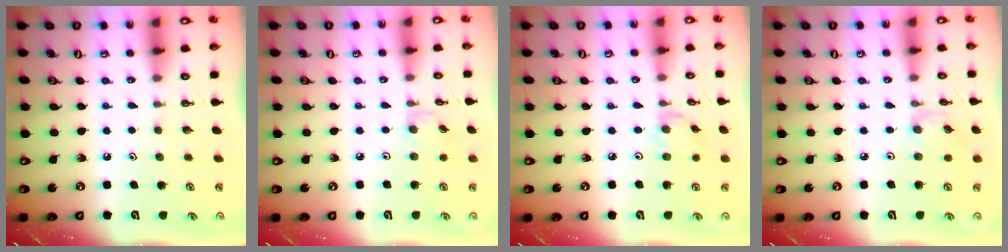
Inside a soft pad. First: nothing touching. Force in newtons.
{"total": 1.9, "press": 1.9, "slide": 0.4}
{"total": 2.0, "press": 2.0, "slide": 0.4}
{"total": 2.7, "press": 2.7, "slide": 0.1}